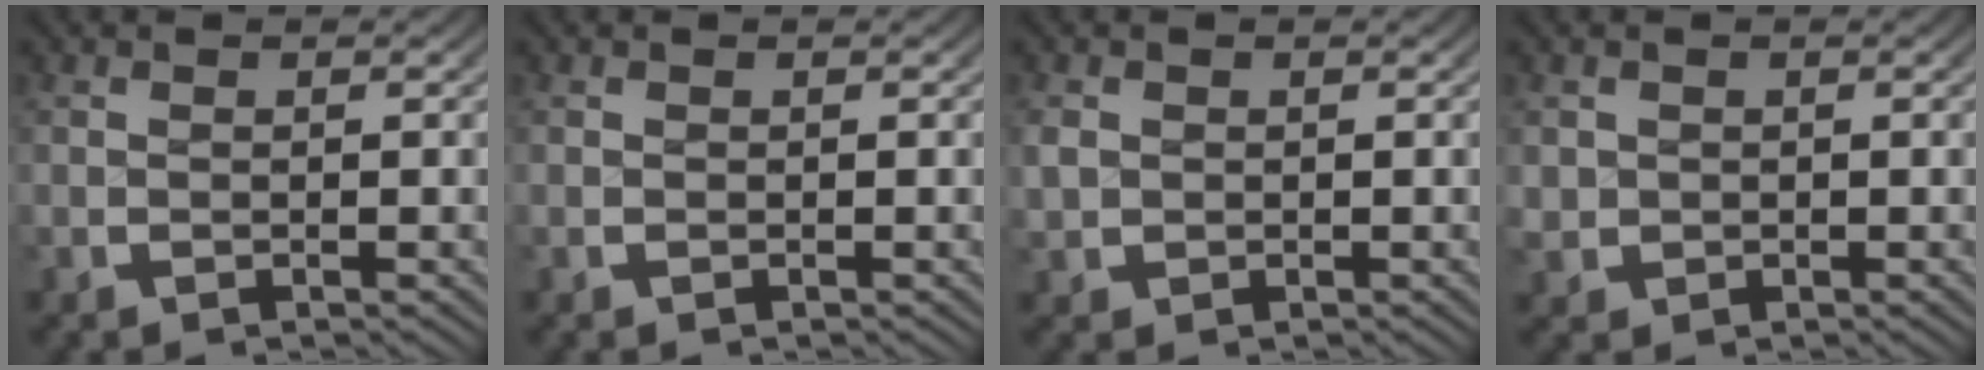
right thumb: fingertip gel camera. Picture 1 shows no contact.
{"total": 0.0}
{"total": 1.1, "force": [0.1, 1.1, 0.0], "torque": [-0.006, -0.008, 0.010]}
{"total": 1.4, "force": [0.0, 1.4, -0.1], "torque": [-0.010, -0.015, 0.010]}